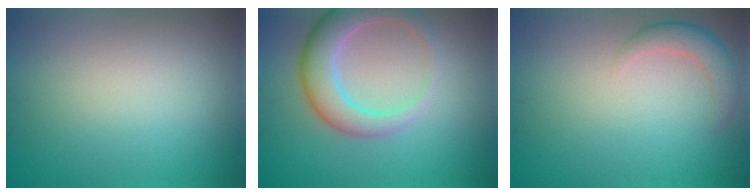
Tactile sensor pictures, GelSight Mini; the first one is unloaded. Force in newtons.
{"total": 5.5, "press": 5.5, "slide": 0.5}
{"total": 2.6, "press": 2.6, "slide": 0.3}